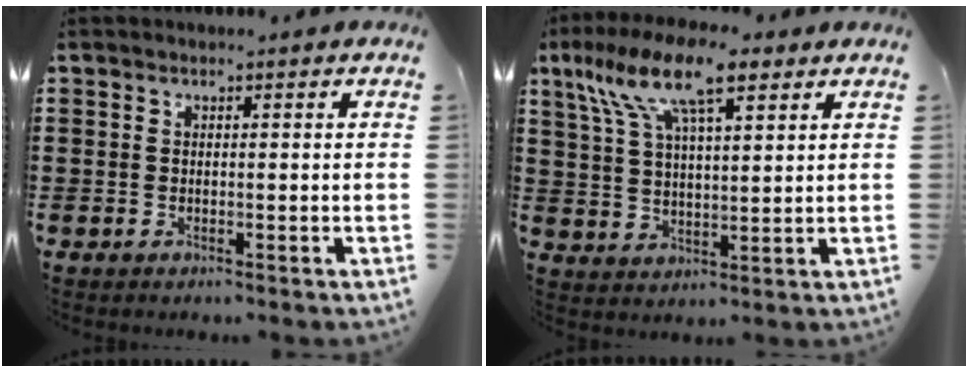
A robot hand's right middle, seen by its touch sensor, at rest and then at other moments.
{"total": 11.9, "force": [7.5, 3.9, 8.4], "torque": [-0.171, -0.002, 0.134]}